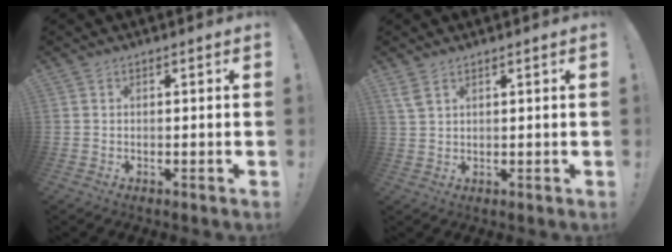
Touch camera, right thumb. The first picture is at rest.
{"total": 3.4, "force": [2.2, 1.2, 2.3], "torque": [-0.052, -0.005, 0.044]}